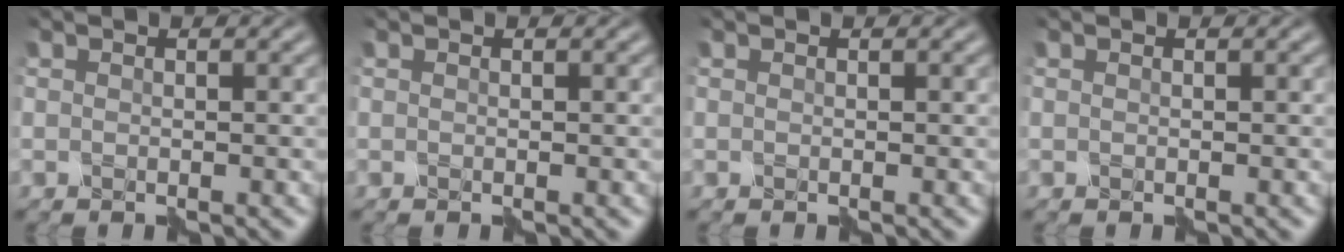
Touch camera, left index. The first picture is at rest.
{"total": 0.0}
{"total": 0.0}
{"total": 0.0}